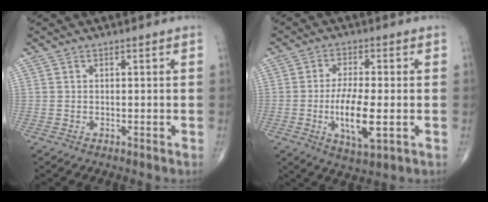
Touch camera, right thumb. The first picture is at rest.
{"total": 10.1, "force": [-1.9, 3.3, 9.3], "torque": [-0.172, -0.008, -0.032]}